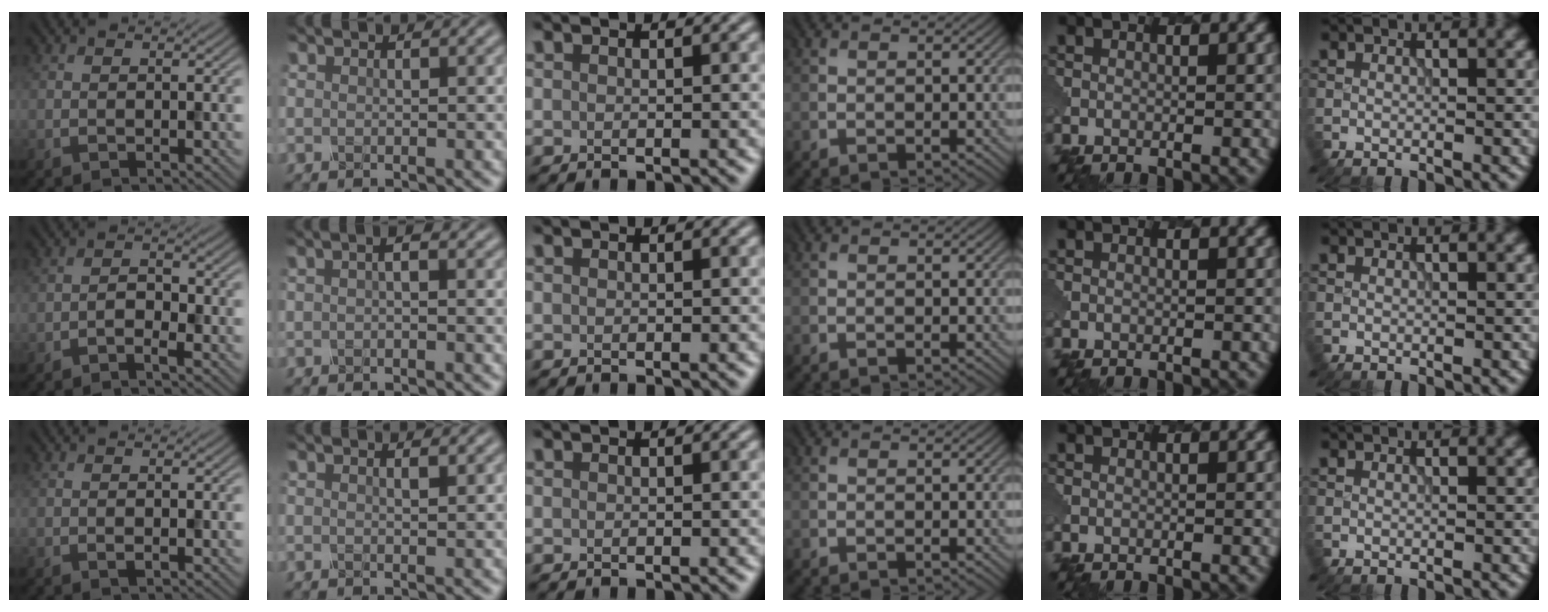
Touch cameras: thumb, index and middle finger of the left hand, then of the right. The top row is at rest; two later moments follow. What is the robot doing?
{"motion": "dispense", "object": "pipette"}